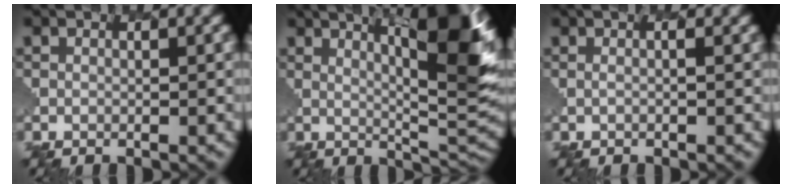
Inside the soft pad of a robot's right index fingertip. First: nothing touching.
{"total": 8.3, "force": [5.6, 0.4, 6.1], "torque": [-0.116, 0.008, 0.070]}
{"total": 1.1, "force": [0.4, 0.4, 0.9], "torque": [-0.011, 0.014, -0.011]}